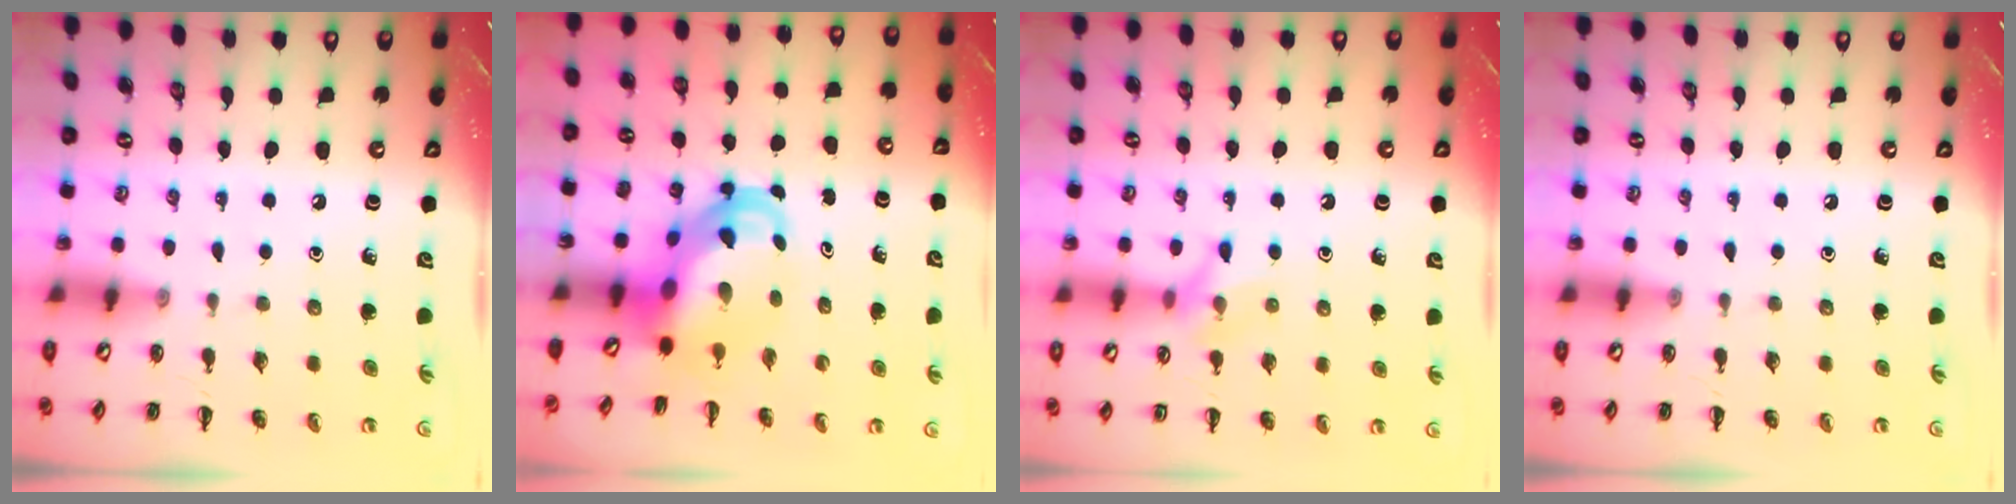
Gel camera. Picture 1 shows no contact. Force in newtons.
{"total": 7.1, "press": 6.9, "slide": 1.6}
{"total": 8.2, "press": 8.1, "slide": 0.9}
{"total": 0.0}